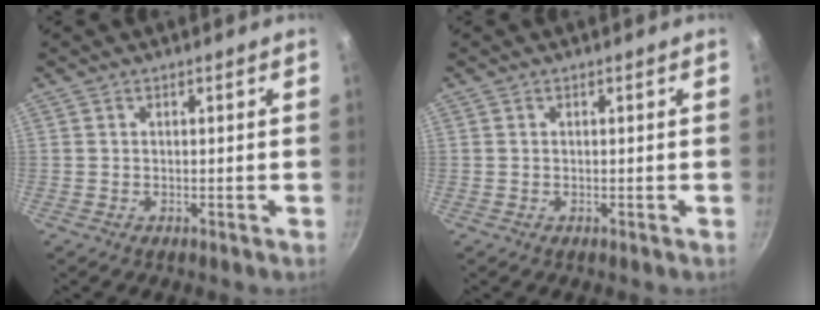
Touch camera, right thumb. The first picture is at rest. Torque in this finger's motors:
{"motor_torque": [0.13, -0.09, 0.31, 0.04, -0.02]}